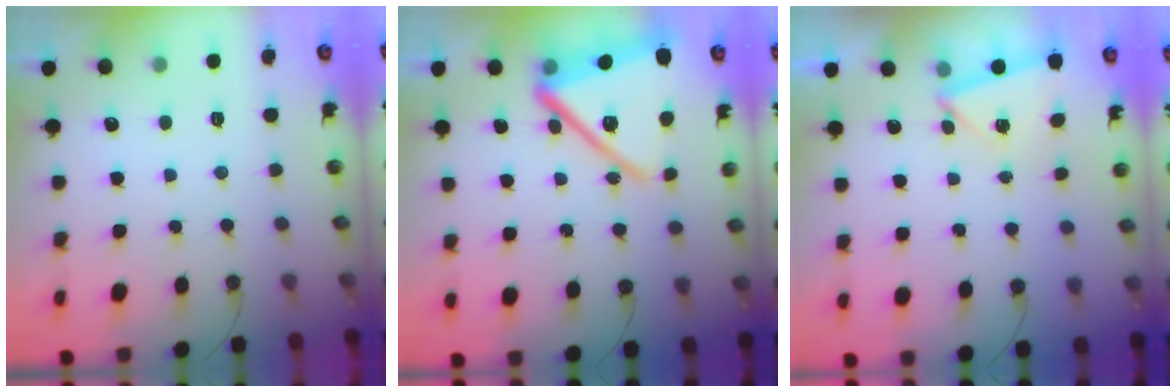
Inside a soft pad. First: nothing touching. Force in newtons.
{"total": 21.8, "press": 21.7, "slide": 1.9}
{"total": 2.5, "press": 1.9, "slide": 1.6}